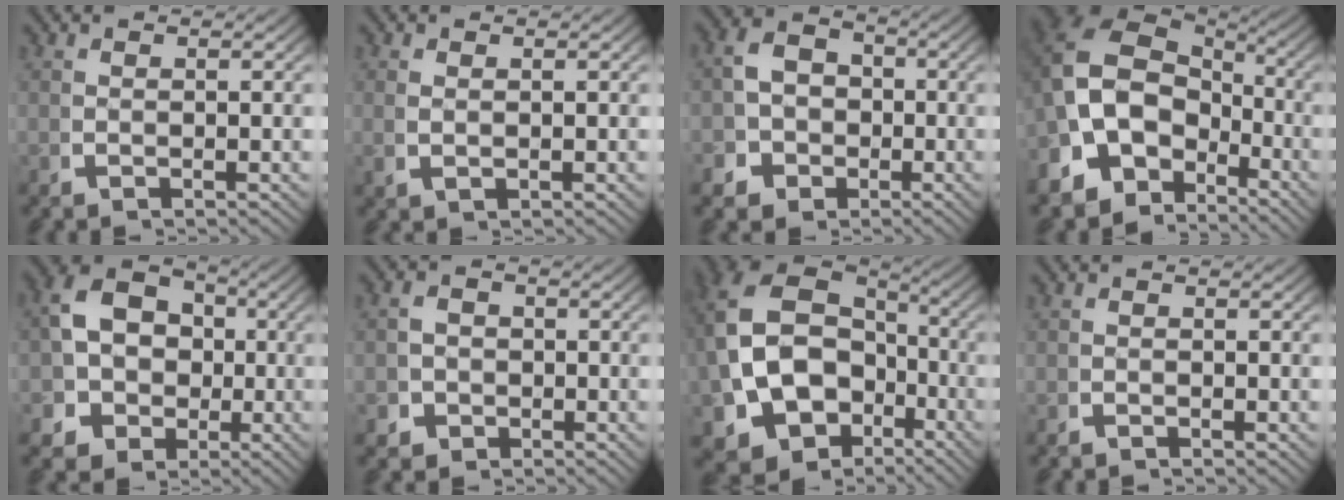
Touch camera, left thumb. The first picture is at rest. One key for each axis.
{"total": 0.8, "fx": 0.4, "fy": 0.3, "fz": 0.6, "tx": -0.019, "ty": -0.003, "tz": 0.018}
{"total": 8.1, "fx": -1.9, "fy": 7.1, "fz": 3.3, "tx": -0.063, "ty": -0.018, "tz": -0.035}
{"total": 15.9, "fx": -1.3, "fy": 11.7, "fz": 10.7, "tx": -0.247, "ty": -0.049, "tz": -0.011}
{"total": 12.0, "fx": -1.7, "fy": 10.7, "fz": 5.3, "tx": -0.119, "ty": -0.034, "tz": -0.029}
{"total": 3.1, "fx": -1.5, "fy": 2.6, "fz": 0.8, "tx": -0.010, "ty": -0.012, "tz": -0.025}
{"total": 17.3, "fx": -2.6, "fy": 13.3, "fz": 10.8, "tx": -0.259, "ty": -0.075, "tz": -0.014}
{"total": 0.6, "fx": -0.6, "fy": 0.0, "fz": 0.0, "tx": 0.002, "ty": -0.002, "tz": -0.013}